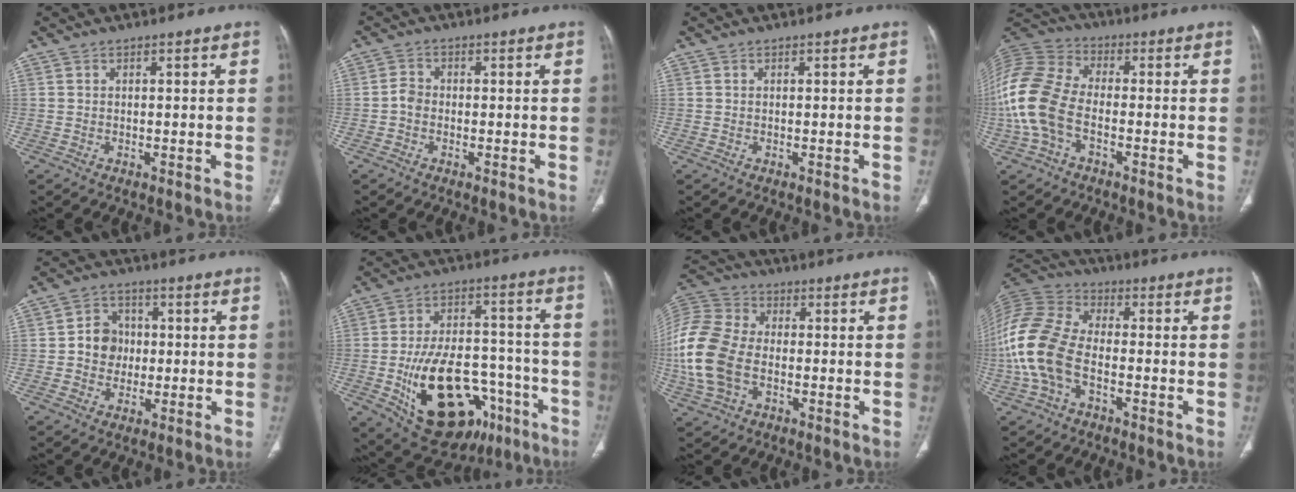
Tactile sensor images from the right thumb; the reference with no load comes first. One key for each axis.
{"total": 2.2, "fx": -0.6, "fy": 1.7, "fz": 1.2, "tx": -0.016, "ty": 0.007, "tz": -0.018}
{"total": 0.0}
{"total": 16.1, "fx": -3.4, "fy": 9.9, "fz": 12.2, "tx": -0.279, "ty": 0.029, "tz": -0.068}
{"total": 6.6, "fx": -0.1, "fy": 5.9, "fz": 3.0, "tx": -0.015, "ty": 0.011, "tz": -0.009}
{"total": 25.1, "fx": -10.2, "fy": 14.5, "fz": 17.8, "tx": -0.285, "ty": 0.047, "tz": -0.138}
{"total": 17.6, "fx": -2.8, "fy": 11.8, "fz": 12.8, "tx": -0.296, "ty": 0.014, "tz": -0.054}
{"total": 16.1, "fx": -3.7, "fy": 9.5, "fz": 12.5, "tx": -0.282, "ty": 0.030, "tz": -0.074}